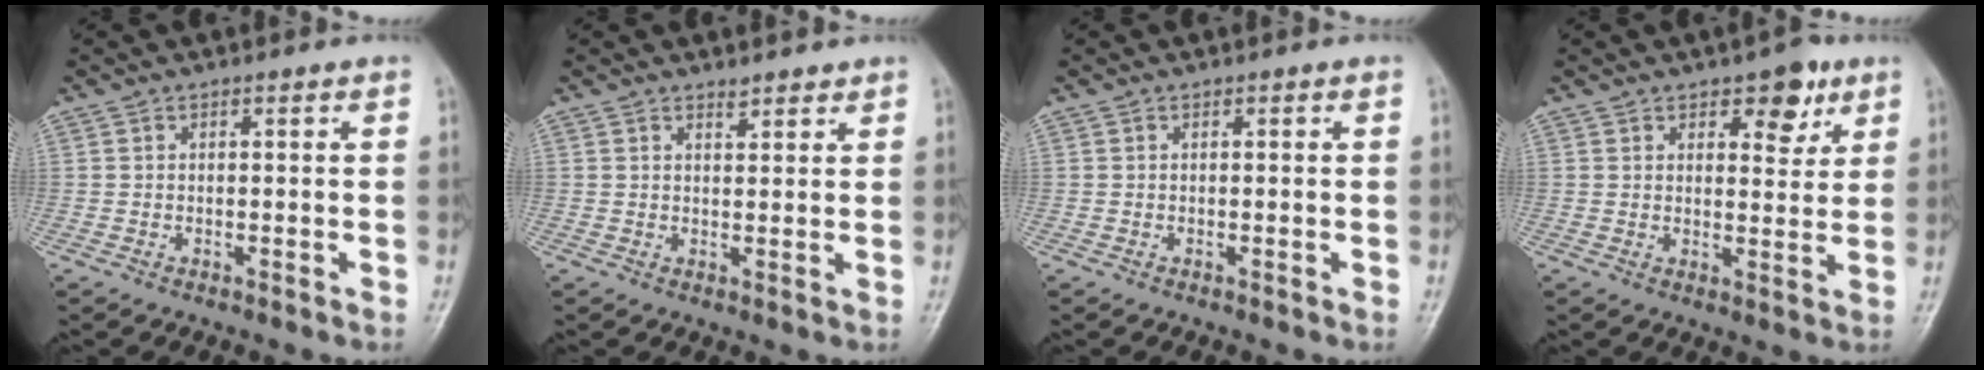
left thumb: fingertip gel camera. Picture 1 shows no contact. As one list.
[{"total": 1.9, "force": [1.6, 0.8, 0.6], "torque": [-0.001, -0.012, 0.023]}, {"total": 0.0}, {"total": 6.7, "force": [3.8, 3.5, 4.3], "torque": [-0.028, -0.018, 0.049]}]